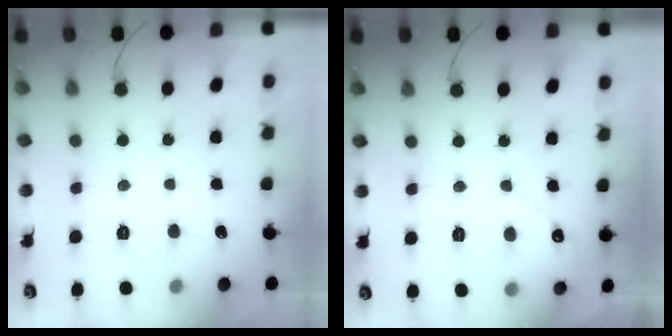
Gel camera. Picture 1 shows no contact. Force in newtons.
{"total": 2.8, "press": 2.8, "slide": 0.2}